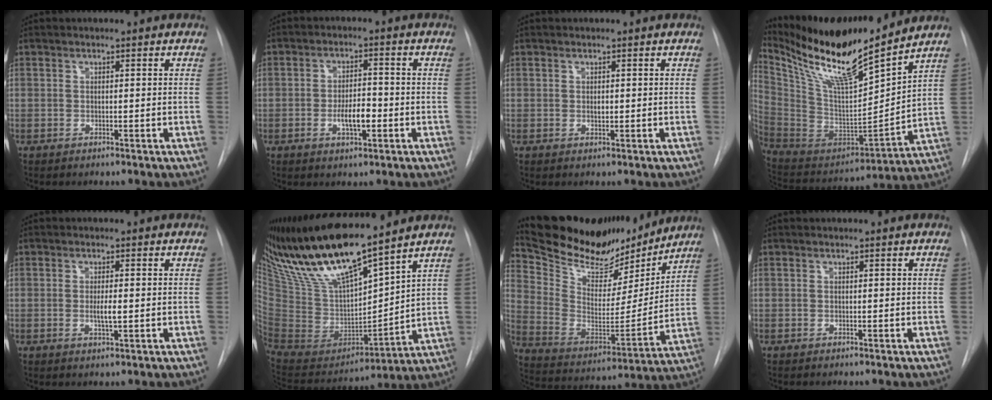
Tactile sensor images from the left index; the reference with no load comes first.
{"total": 4.9, "force": [-1.5, 1.7, 4.4], "torque": [-0.074, -0.001, -0.024]}
{"total": 0.6, "force": [0.1, 0.4, 0.5], "torque": [-0.008, -0.004, 0.002]}
{"total": 20.6, "force": [16.8, 1.5, 11.8], "torque": [-0.222, -0.019, 0.310]}
{"total": 2.4, "force": [-0.3, 0.4, 2.3], "torque": [-0.045, -0.005, -0.005]}
{"total": 19.7, "force": [16.3, 1.9, 10.9], "torque": [-0.202, -0.020, 0.318]}
{"total": 20.8, "force": [18.9, 5.7, 6.7], "torque": [-0.127, -0.021, 0.307]}
{"total": 0.0}